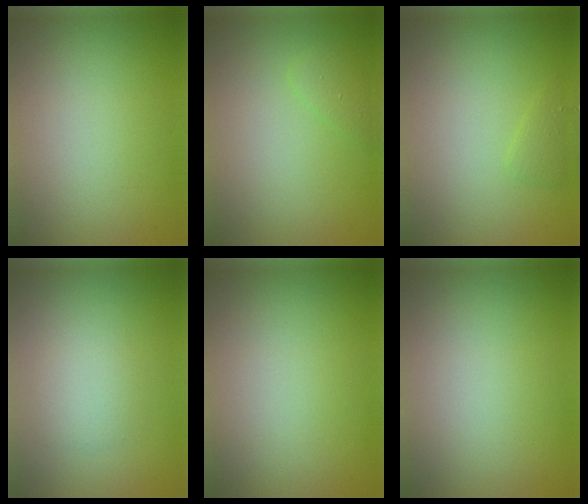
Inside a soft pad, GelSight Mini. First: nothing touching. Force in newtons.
{"total": 1.3, "press": 1.3, "slide": 0.0}
{"total": 0.9, "press": 0.9, "slide": 0.1}
{"total": 1.9, "press": 1.9, "slide": 0.1}
{"total": 0.0}
{"total": 0.0}